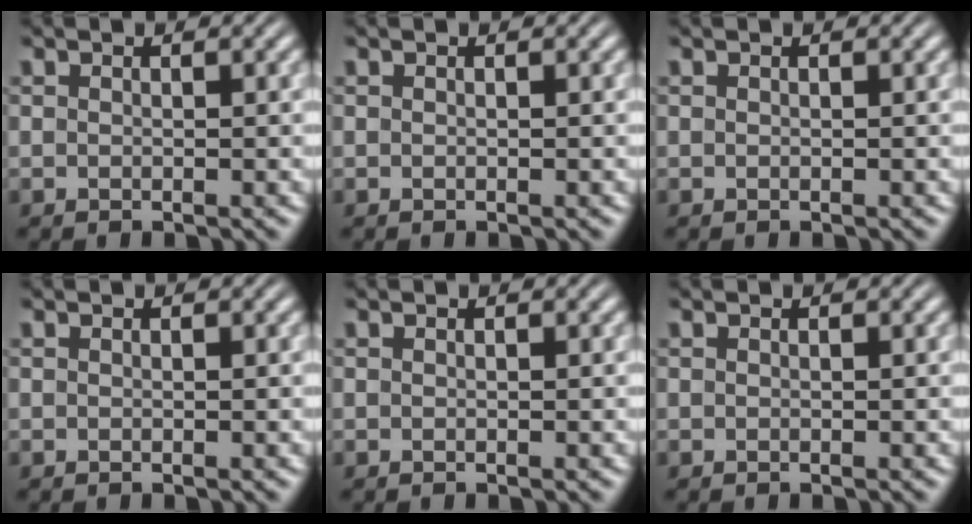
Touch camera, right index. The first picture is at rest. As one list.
[{"total": 0.0}, {"total": 0.0}, {"total": 0.0}, {"total": 0.0}, {"total": 0.0}]